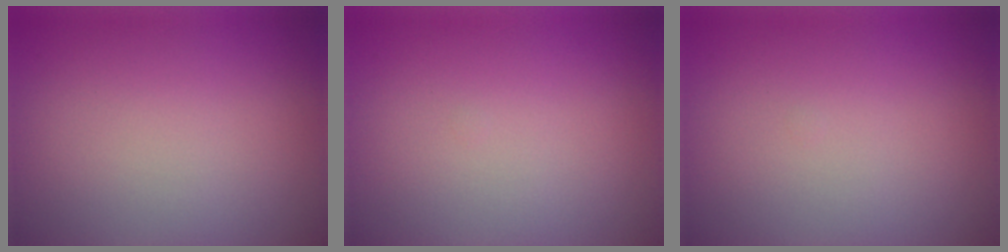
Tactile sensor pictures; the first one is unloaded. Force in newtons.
{"total": 0.0}
{"total": 0.0}